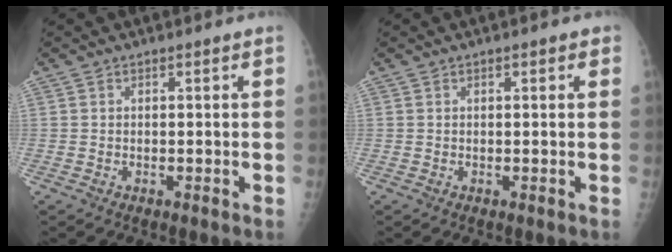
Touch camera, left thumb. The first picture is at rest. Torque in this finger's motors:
{"motor_torque": [-0.20, -0.02, -0.09, -0.10, 0.03]}